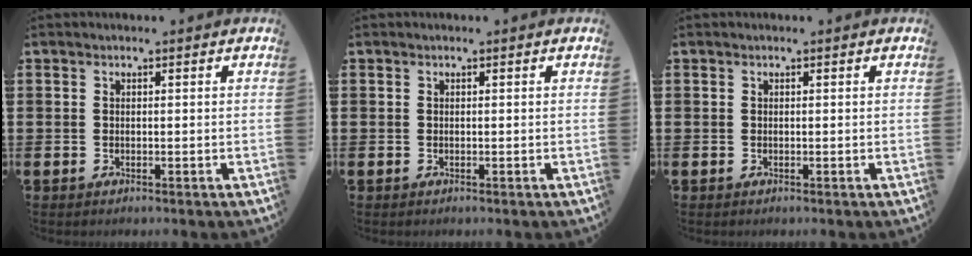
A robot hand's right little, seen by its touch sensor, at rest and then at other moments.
{"total": 0.0}
{"total": 0.0}